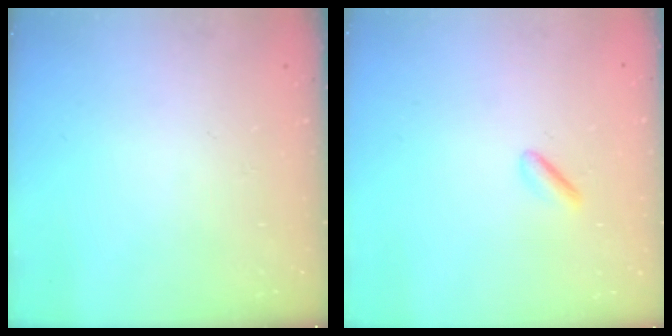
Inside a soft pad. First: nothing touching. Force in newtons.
{"total": 1.4, "press": 1.1, "slide": 0.9}